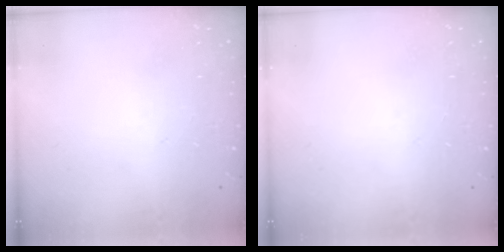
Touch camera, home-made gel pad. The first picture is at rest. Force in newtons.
{"total": 0.0}